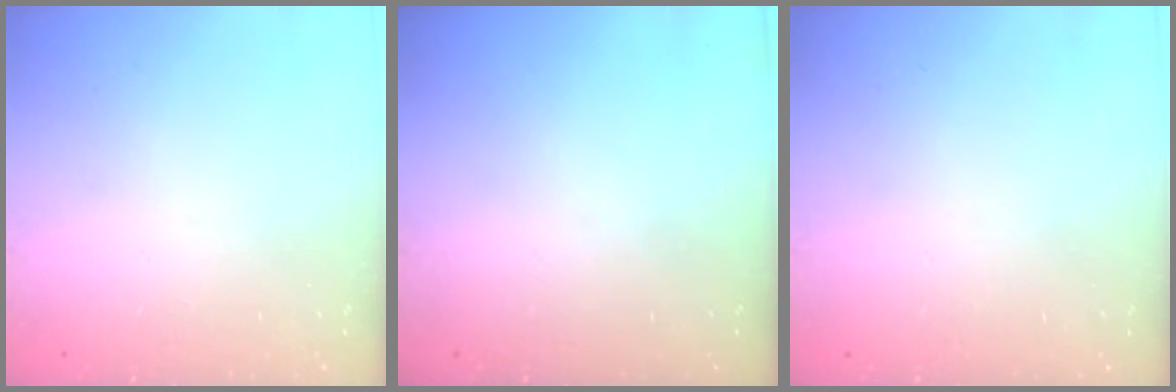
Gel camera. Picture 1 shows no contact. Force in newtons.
{"total": 0.0}
{"total": 2.6, "press": 2.6, "slide": 0.2}